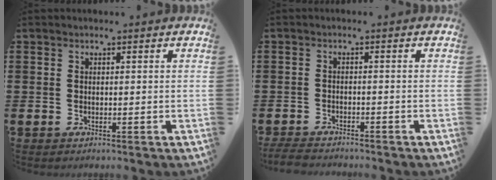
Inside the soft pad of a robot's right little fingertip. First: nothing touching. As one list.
[{"total": 2.1, "force": [-2.0, 0.2, 0.4], "torque": [-0.009, 0.004, -0.042]}]